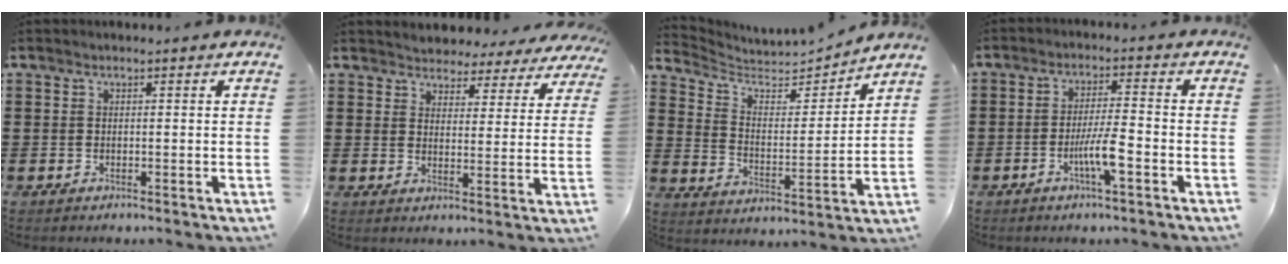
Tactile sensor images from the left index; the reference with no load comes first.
{"total": 3.9, "force": [3.8, 0.6, -0.5], "torque": [-0.006, -0.029, 0.063]}
{"total": 5.0, "force": [4.6, 1.3, 1.2], "torque": [-0.051, -0.036, 0.075]}
{"total": 5.7, "force": [-2.3, 0.6, 5.2], "torque": [-0.099, -0.006, -0.043]}